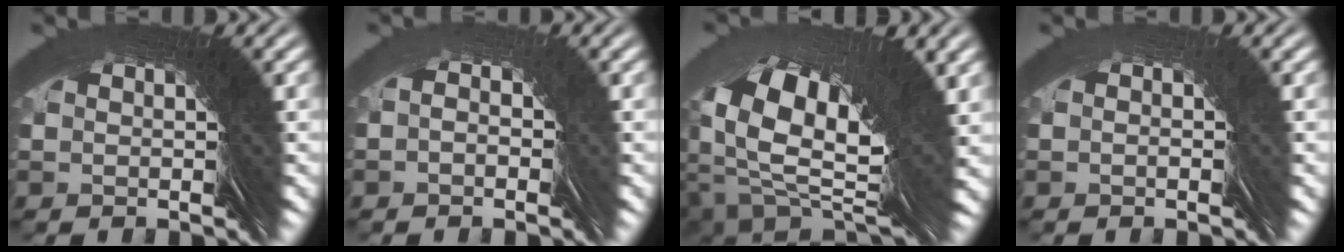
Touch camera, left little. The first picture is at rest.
{"total": 1.9, "force": [0.4, 1.8, 0.0], "torque": [0.006, 0.014, -0.004]}
{"total": 9.2, "force": [-1.9, 4.7, 7.7], "torque": [-0.117, -0.023, -0.018]}
{"total": 1.1, "force": [0.1, 0.9, -0.6], "torque": [0.005, 0.003, -0.004]}